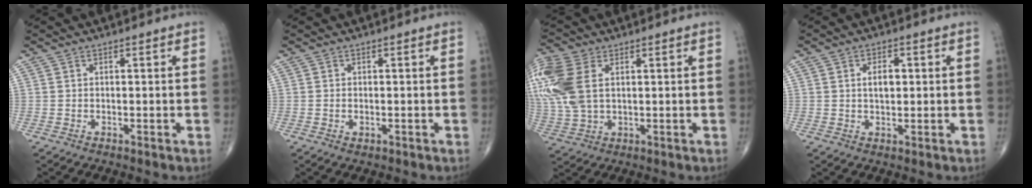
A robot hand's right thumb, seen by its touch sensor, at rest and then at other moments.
{"total": 1.3, "force": [-0.4, 0.9, 0.9], "torque": [-0.014, 0.001, -0.003]}
{"total": 15.5, "force": [4.0, 9.5, 11.5], "torque": [-0.302, 0.002, 0.082]}
{"total": 4.0, "force": [0.6, 2.3, 3.2], "torque": [-0.048, 0.000, 0.011]}